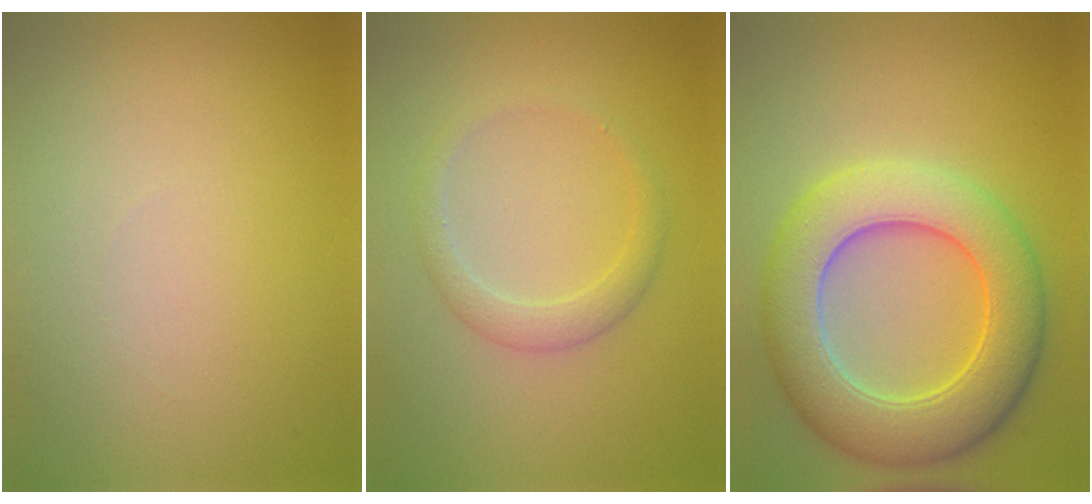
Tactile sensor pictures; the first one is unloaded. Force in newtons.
{"total": 2.1, "press": 2.1, "slide": 0.2}
{"total": 8.5, "press": 8.5, "slide": 0.2}